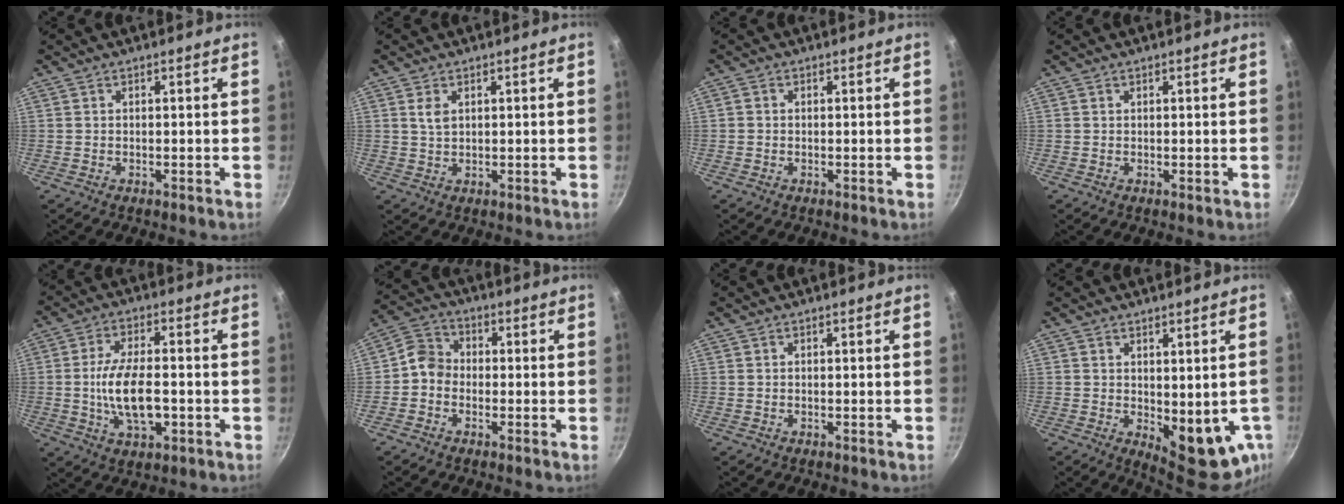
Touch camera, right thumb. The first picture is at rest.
{"total": 2.4, "force": [0.9, 1.4, 1.6], "torque": [-0.030, -0.006, 0.020]}
{"total": 0.7, "force": [-0.2, 0.6, 0.3], "torque": [-0.005, 0.002, -0.004]}
{"total": 0.0}
{"total": 10.2, "force": [-2.0, 4.9, 8.6], "torque": [-0.140, 0.016, -0.033]}
{"total": 5.2, "force": [-1.4, 4.4, 2.3], "torque": [-0.023, 0.021, -0.046]}
{"total": 0.0}
{"total": 12.0, "force": [-1.0, 5.7, 10.5], "torque": [-0.102, -0.013, 0.005]}